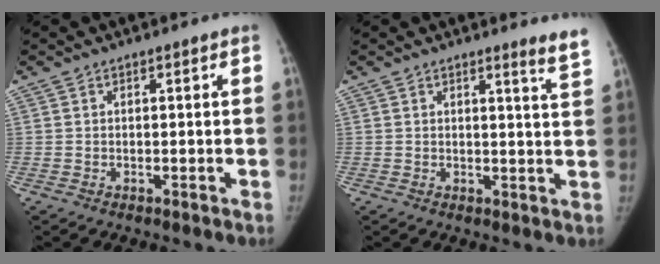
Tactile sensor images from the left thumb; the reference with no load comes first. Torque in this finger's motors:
{"motor_torque": [0.53, -0.19, 0.67, -0.49, 0.07]}